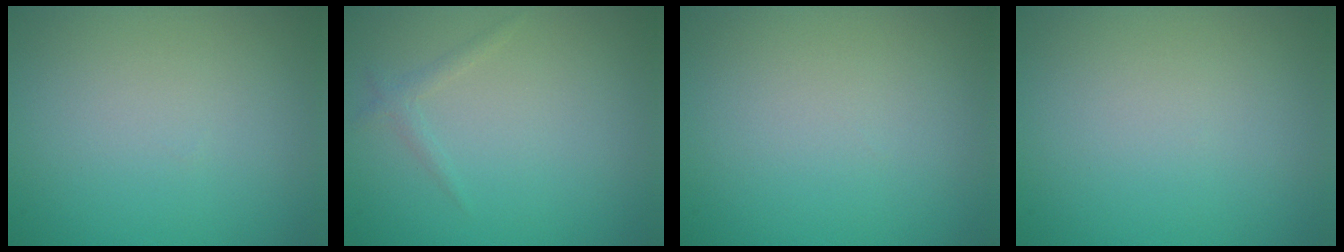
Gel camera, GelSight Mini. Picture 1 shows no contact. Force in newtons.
{"total": 0.9, "press": 0.9, "slide": 0.1}
{"total": 0.0}
{"total": 0.0}